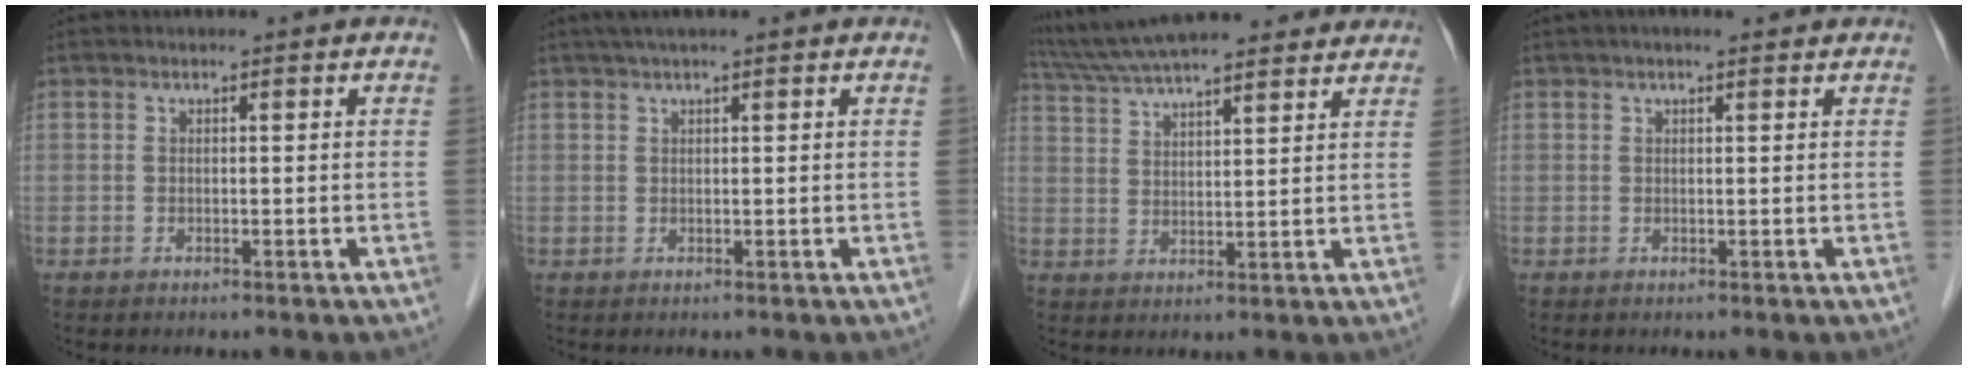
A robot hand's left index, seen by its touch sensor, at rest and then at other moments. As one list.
[{"total": 4.1, "force": [3.2, 0.3, 2.6], "torque": [-0.038, 0.033, 0.052]}, {"total": 18.7, "force": [16.4, 3.3, 8.5], "torque": [-0.148, 0.047, 0.251]}, {"total": 2.6, "force": [1.9, 0.7, 1.7], "torque": [-0.026, 0.022, 0.028]}]